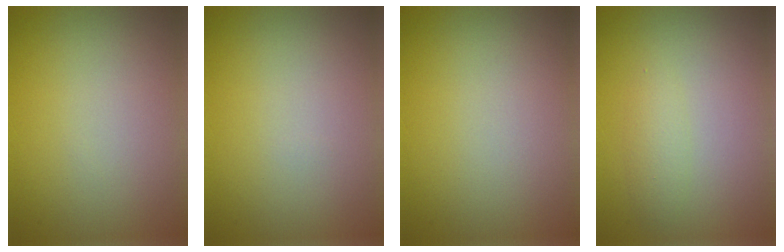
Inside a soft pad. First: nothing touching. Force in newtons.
{"total": 0.0}
{"total": 0.0}
{"total": 1.4, "press": 1.4, "slide": 0.1}